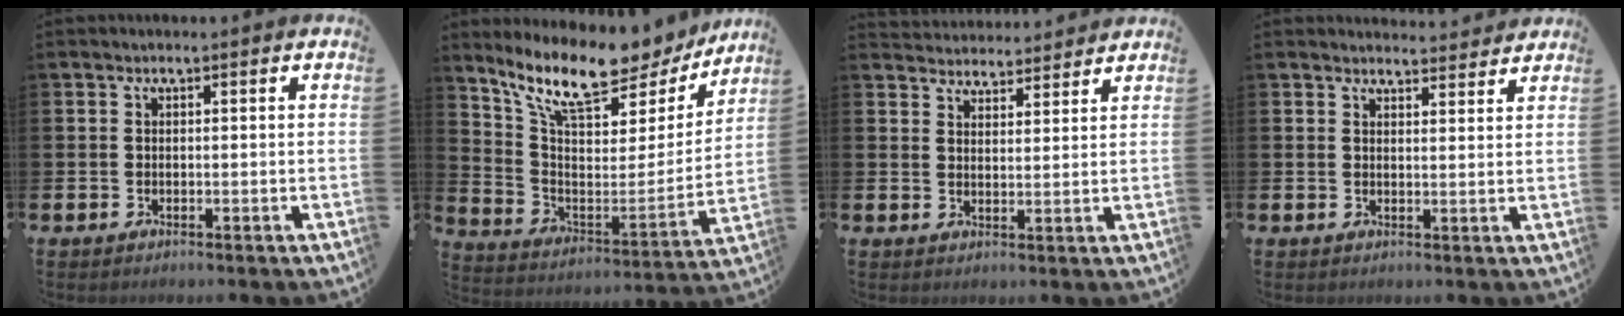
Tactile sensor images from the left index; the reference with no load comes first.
{"total": 11.5, "force": [9.7, 3.3, 5.1], "torque": [-0.134, -0.064, 0.166]}
{"total": 3.8, "force": [3.8, 0.6, -0.5], "torque": [-0.001, -0.025, 0.068]}
{"total": 3.0, "force": [3.0, 0.3, -0.2], "torque": [0.006, -0.023, 0.052]}